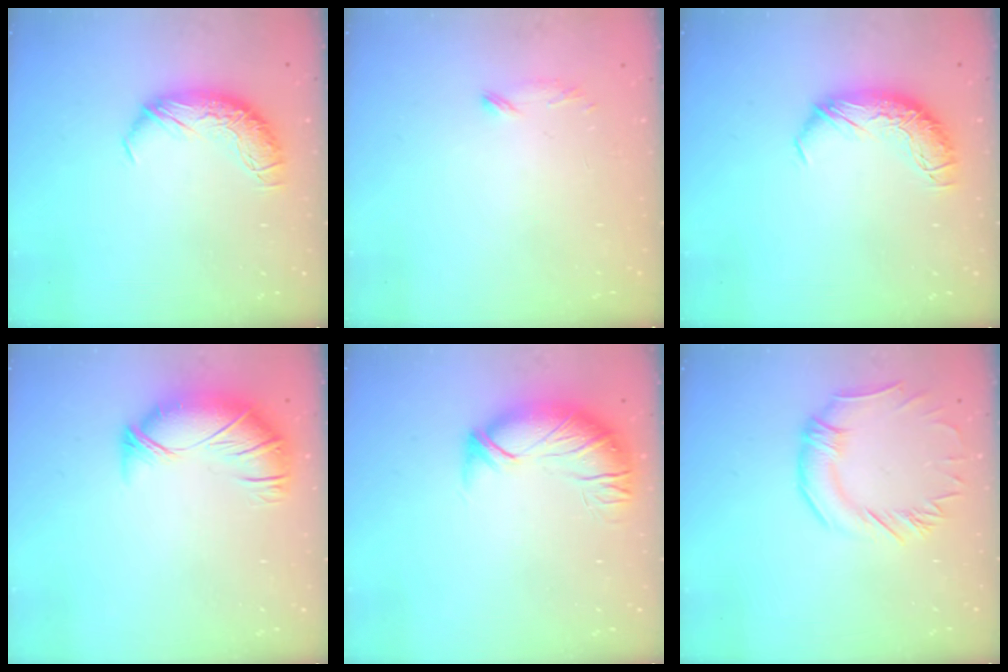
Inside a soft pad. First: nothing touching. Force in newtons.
{"total": 6.8, "press": 6.8, "slide": 0.7}
{"total": 0.0}
{"total": 3.0, "press": 1.9, "slide": 2.3}
{"total": 2.8, "press": 1.3, "slide": 2.5}
{"total": 1.0, "press": 0.5, "slide": 0.8}